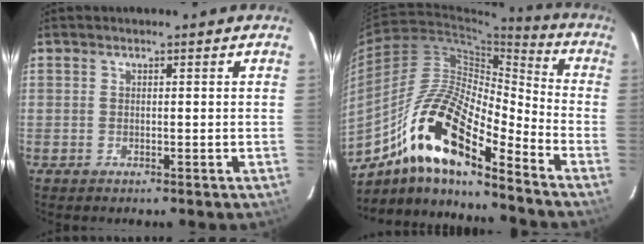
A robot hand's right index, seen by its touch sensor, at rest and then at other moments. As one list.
[{"total": 18.2, "force": [-11.5, 4.7, 13.2], "torque": [-0.234, 0.003, -0.229]}]